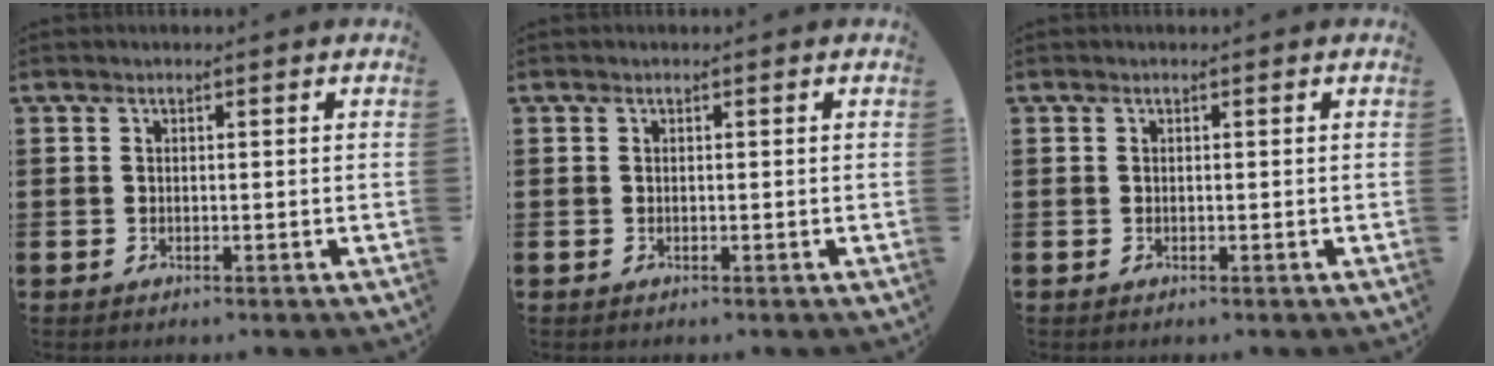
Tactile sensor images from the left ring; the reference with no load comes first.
{"total": 0.0}
{"total": 0.0}